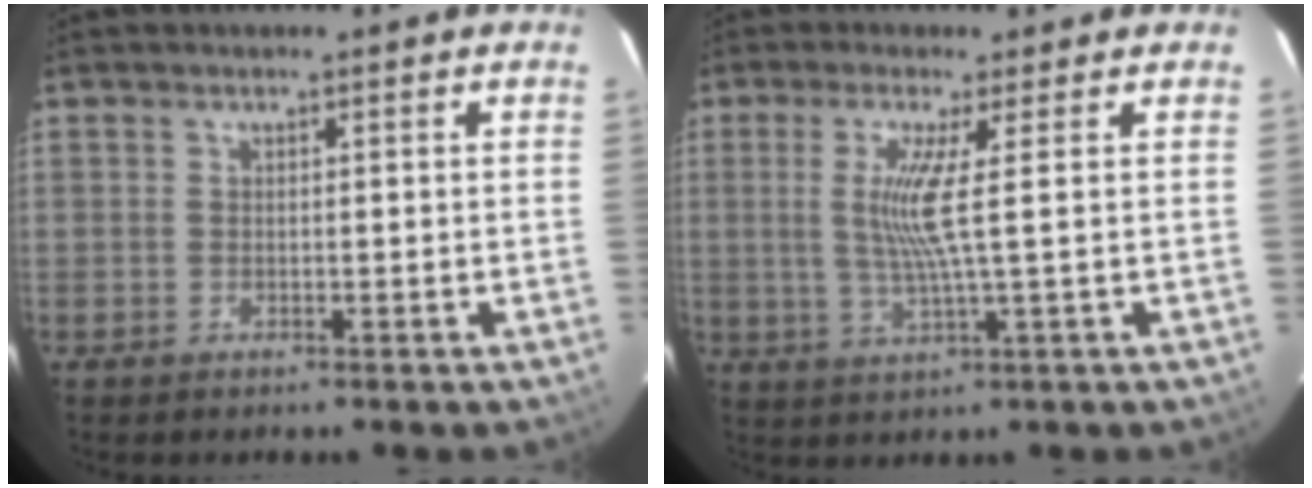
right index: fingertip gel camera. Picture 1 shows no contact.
{"total": 6.2, "force": [1.0, -1.0, 6.1], "torque": [-0.119, -0.010, 0.020]}